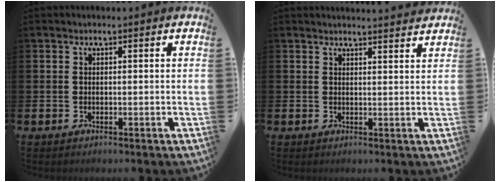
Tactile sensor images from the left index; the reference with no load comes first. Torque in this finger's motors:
{"motor_torque": [0.70, -1.44, 0.00, 0.07]}